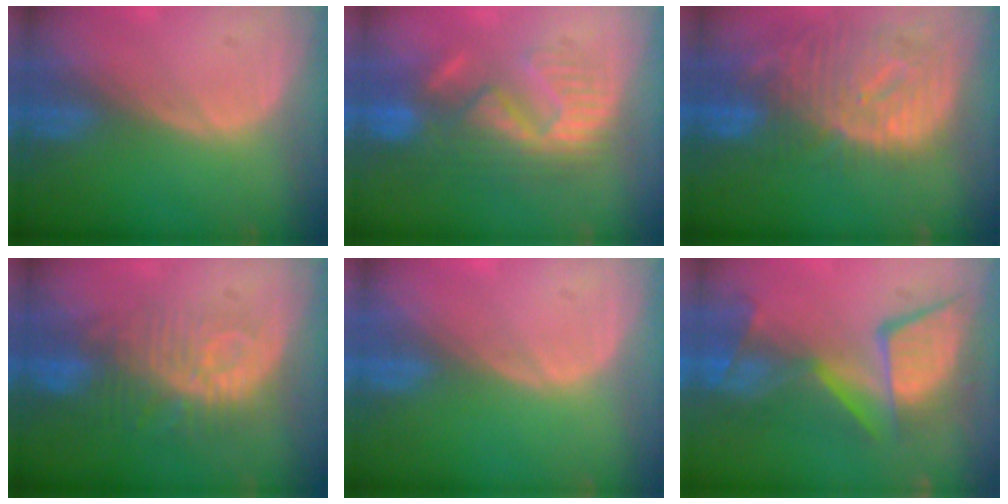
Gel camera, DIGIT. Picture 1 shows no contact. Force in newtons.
{"total": 9.2, "press": 9.1, "slide": 1.7}
{"total": 12.5, "press": 10.9, "slide": 6.2}
{"total": 9.6, "press": 8.7, "slide": 4.0}
{"total": 0.0}
{"total": 11.3, "press": 10.5, "slide": 4.2}